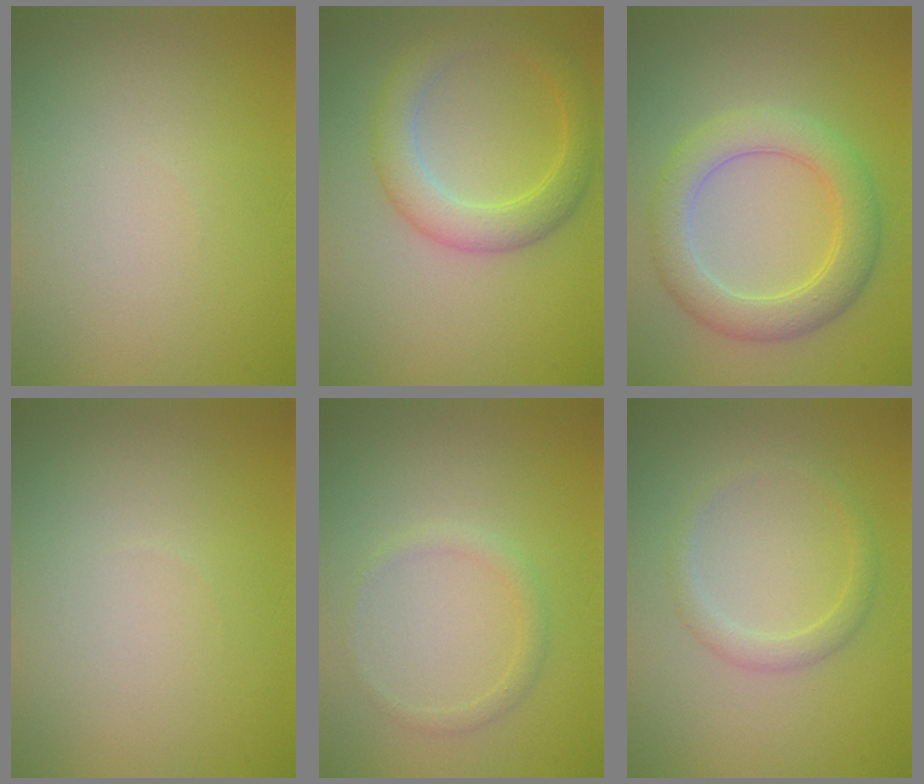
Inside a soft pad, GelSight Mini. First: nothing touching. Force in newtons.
{"total": 4.0, "press": 4.0, "slide": 0.1}
{"total": 4.9, "press": 4.9, "slide": 0.2}
{"total": 0.0}
{"total": 1.2, "press": 1.2, "slide": 0.0}
{"total": 1.7, "press": 1.7, "slide": 0.1}